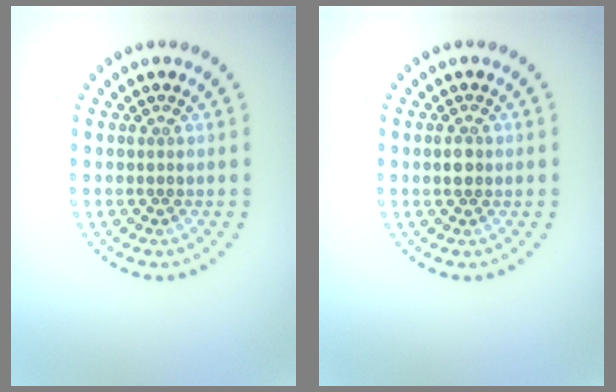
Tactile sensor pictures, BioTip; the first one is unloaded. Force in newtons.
{"total": 1.5, "press": 1.5, "slide": 0.3}